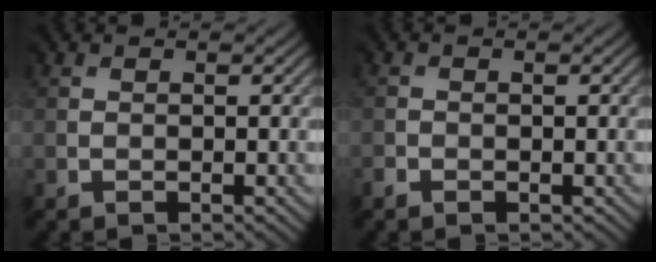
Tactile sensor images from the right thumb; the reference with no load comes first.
{"total": 1.3, "force": [-0.7, 0.0, -1.1], "torque": [0.012, -0.004, -0.013]}